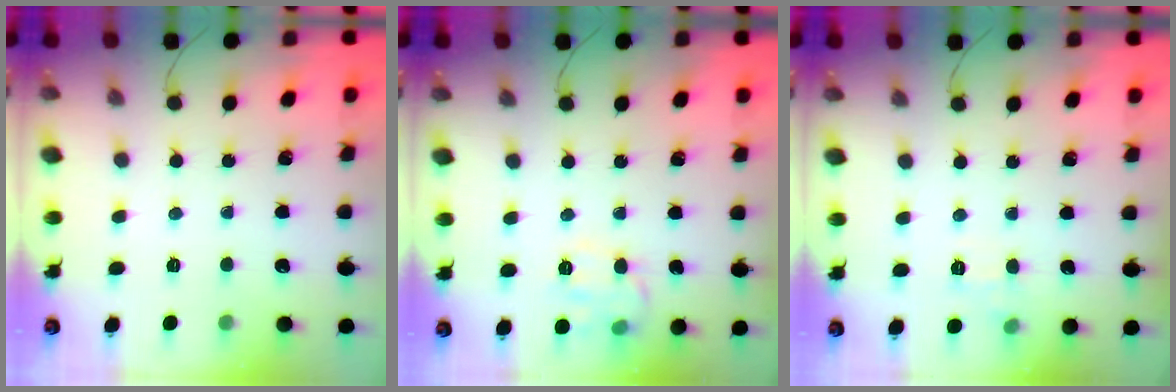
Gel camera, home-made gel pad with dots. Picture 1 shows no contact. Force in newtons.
{"total": 9.4, "press": 9.3, "slide": 0.9}
{"total": 6.2, "press": 5.9, "slide": 1.8}